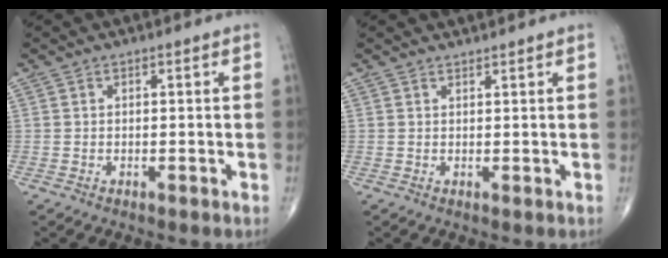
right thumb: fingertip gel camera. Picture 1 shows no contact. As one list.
[{"total": 0.9, "force": [0.9, 0.0, 0.0], "torque": [0.003, -0.008, 0.016]}]